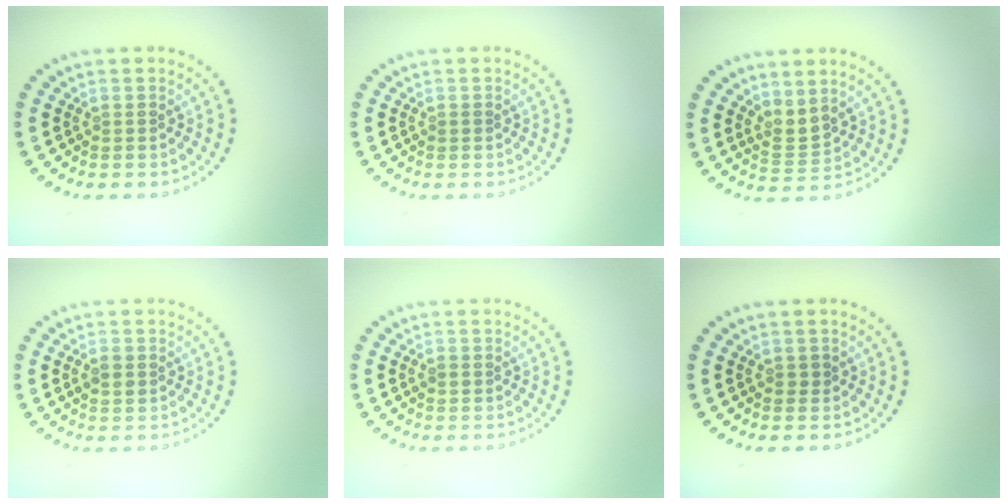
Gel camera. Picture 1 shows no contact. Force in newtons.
{"total": 0.5, "press": 0.5, "slide": 0.1}
{"total": 1.9, "press": 1.4, "slide": 1.4}
{"total": 1.1, "press": 1.1, "slide": 0.1}
{"total": 1.0, "press": 1.0, "slide": 0.1}
{"total": 0.7, "press": 0.7, "slide": 0.1}